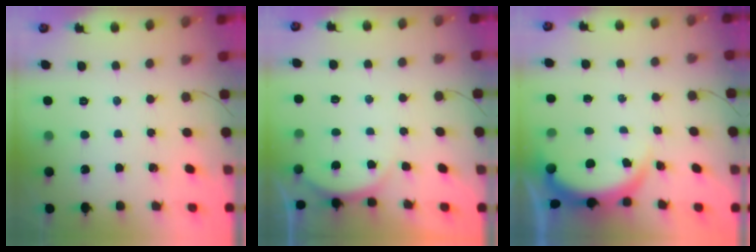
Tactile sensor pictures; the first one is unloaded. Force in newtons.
{"total": 3.2, "press": 3.2, "slide": 0.7}
{"total": 3.9, "press": 3.8, "slide": 0.2}